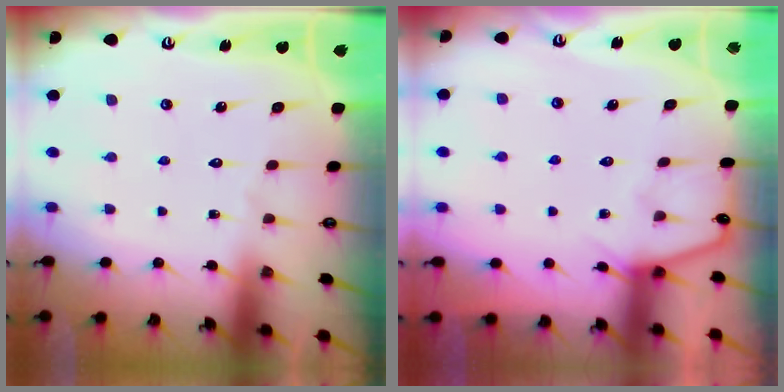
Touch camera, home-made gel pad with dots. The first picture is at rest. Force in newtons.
{"total": 4.9, "press": 4.9, "slide": 0.4}